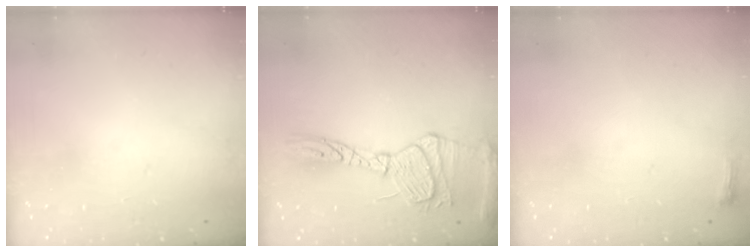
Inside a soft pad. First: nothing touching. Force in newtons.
{"total": 17.8, "press": 17.7, "slide": 1.5}
{"total": 2.6, "press": 2.5, "slide": 0.6}